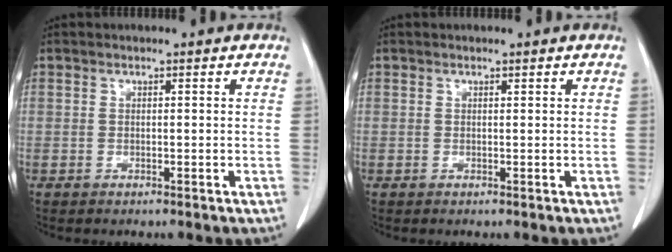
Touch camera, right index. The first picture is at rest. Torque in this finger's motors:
{"motor_torque": [-0.11, 0.00, 0.01, 0.01]}